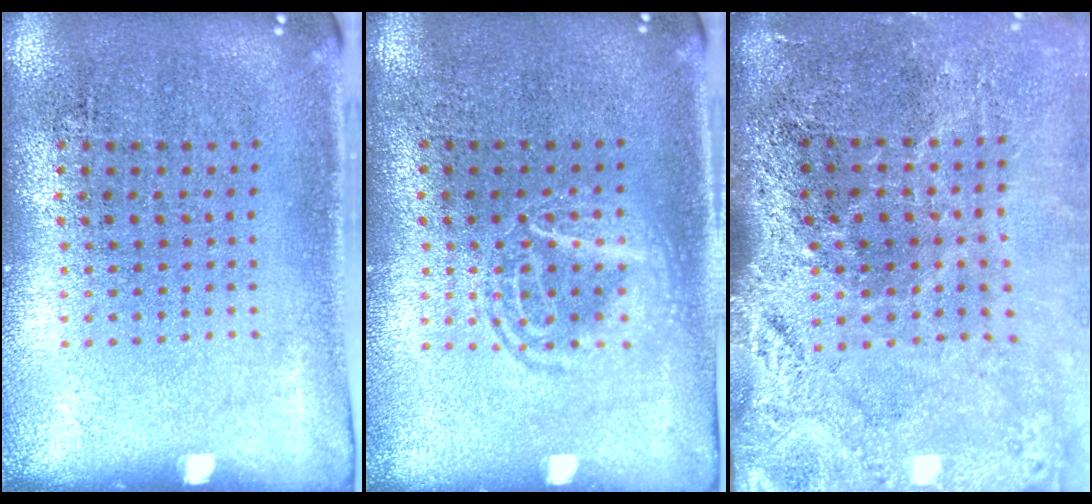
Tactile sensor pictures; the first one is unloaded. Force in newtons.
{"total": 2.2, "press": 2.2, "slide": 0.3}
{"total": 4.2, "press": 3.5, "slide": 2.3}